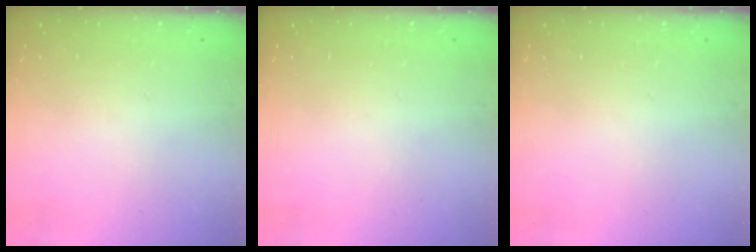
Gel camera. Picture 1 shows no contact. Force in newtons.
{"total": 0.0}
{"total": 0.0}